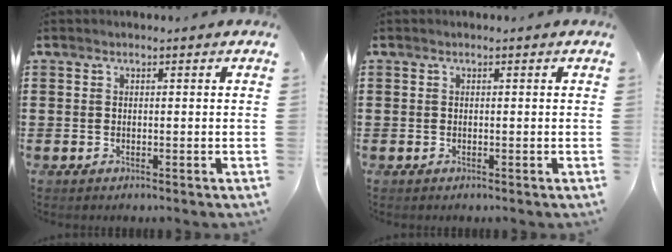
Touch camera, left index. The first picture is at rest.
{"total": 0.0}